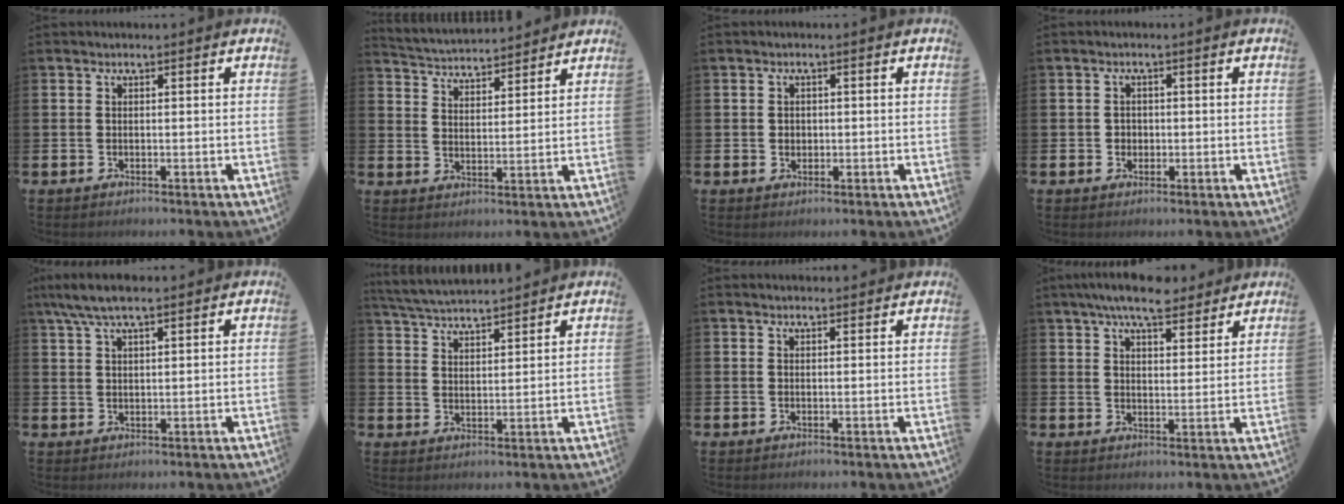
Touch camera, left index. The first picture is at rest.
{"total": 4.3, "force": [4.2, 0.7, -0.1], "torque": [-0.019, -0.031, 0.074]}
{"total": 1.3, "force": [0.3, 1.2, 0.5], "torque": [0.002, 0.004, 0.000]}
{"total": 1.5, "force": [0.1, 1.5, 0.4], "torque": [0.003, 0.004, -0.004]}
{"total": 5.3, "force": [3.9, 1.3, 3.4], "torque": [-0.072, -0.003, 0.069]}
{"total": 4.5, "force": [4.5, 0.2, 0.4], "torque": [-0.026, -0.023, 0.081]}
{"total": 0.9, "force": [0.9, 0.2, 0.1], "torque": [0.008, -0.001, 0.014]}
{"total": 7.3, "force": [6.6, 1.8, 2.7], "torque": [-0.061, -0.022, 0.119]}